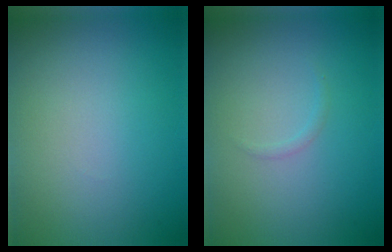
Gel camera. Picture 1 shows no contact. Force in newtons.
{"total": 0.5, "press": 0.5, "slide": 0.1}